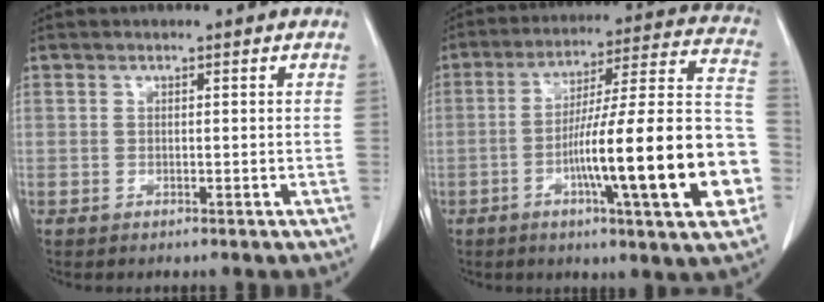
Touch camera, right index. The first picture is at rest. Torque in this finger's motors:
{"motor_torque": [2.14, 0.00, 0.59, 0.16]}